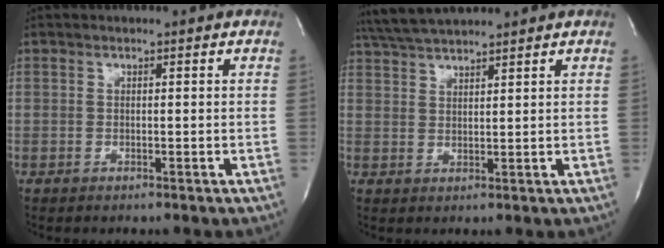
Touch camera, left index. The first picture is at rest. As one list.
[{"total": 6.9, "force": [6.3, 0.3, 2.6], "torque": [-0.056, 0.027, 0.119]}]